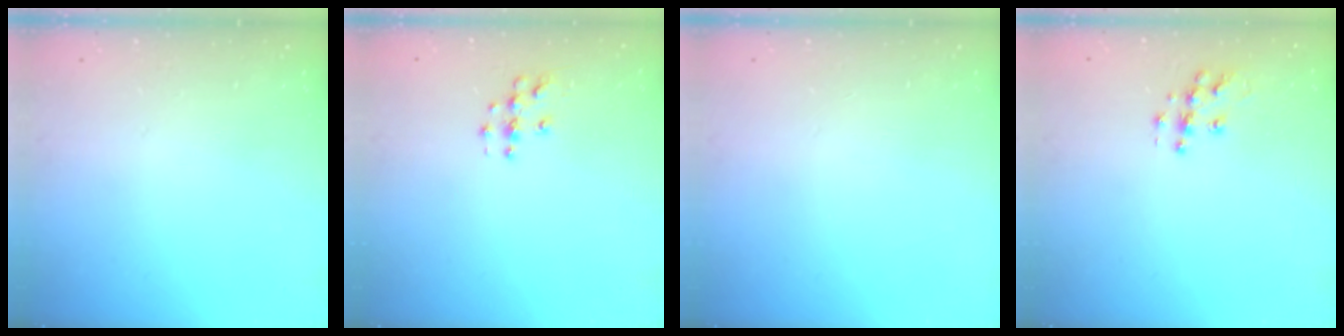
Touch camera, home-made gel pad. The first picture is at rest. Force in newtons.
{"total": 3.8, "press": 3.8, "slide": 0.2}
{"total": 0.0}
{"total": 8.8, "press": 8.8, "slide": 0.4}